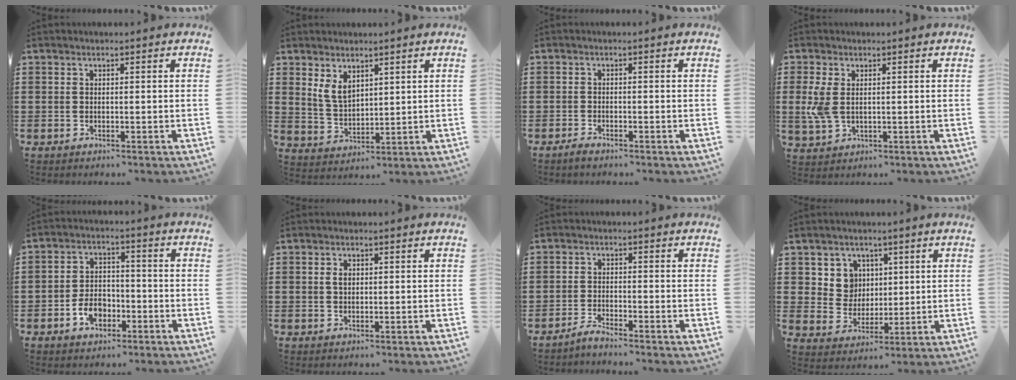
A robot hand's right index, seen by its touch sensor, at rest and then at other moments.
{"total": 4.1, "force": [2.4, 2.3, 2.4], "torque": [-0.056, 0.005, 0.045]}
{"total": 1.1, "force": [-1.1, -0.1, 0.1], "torque": [-0.004, -0.002, -0.022]}
{"total": 4.8, "force": [0.5, 2.7, 3.9], "torque": [-0.107, -0.003, 0.002]}
{"total": 5.0, "force": [-2.4, 3.5, 2.6], "torque": [-0.062, 0.005, -0.049]}
{"total": 1.6, "force": [0.3, 1.0, 1.2], "torque": [-0.026, 0.006, 0.005]}
{"total": 2.1, "force": [-2.0, -0.2, 0.2], "torque": [-0.005, 0.003, -0.040]}
{"total": 5.7, "force": [2.4, 5.0, 1.1], "torque": [-0.042, 0.010, 0.044]}